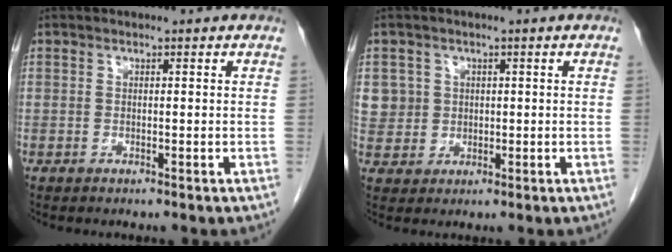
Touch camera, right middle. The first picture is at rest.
{"total": 5.0, "force": [1.5, 4.8, 0.3], "torque": [0.002, 0.008, 0.036]}